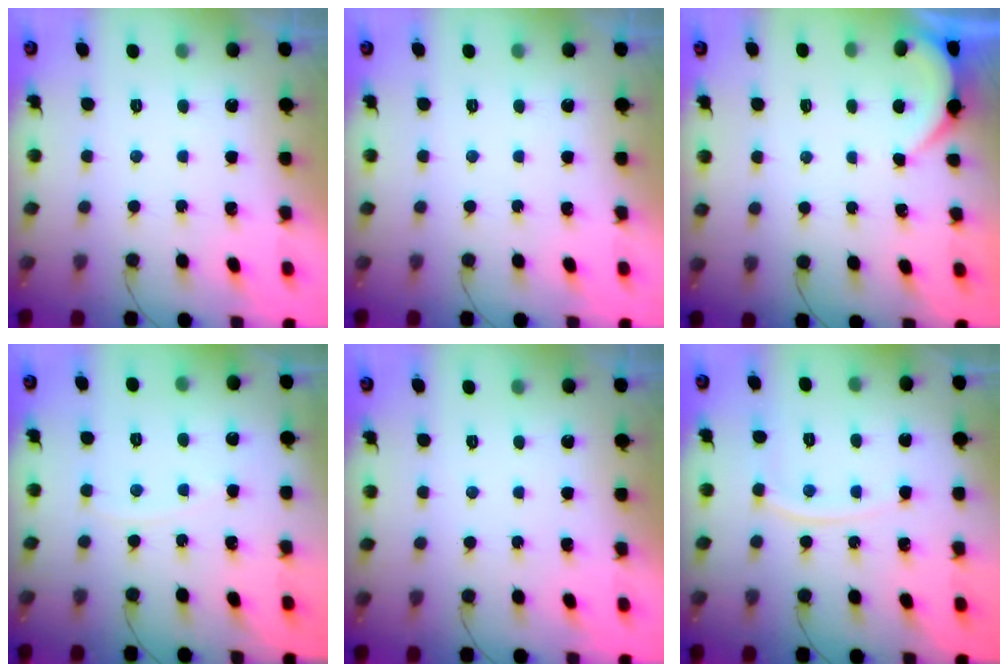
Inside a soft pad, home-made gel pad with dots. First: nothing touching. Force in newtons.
{"total": 0.0}
{"total": 1.4, "press": 1.4, "slide": 0.2}
{"total": 3.5, "press": 3.5, "slide": 0.4}
{"total": 0.0}
{"total": 5.9, "press": 5.8, "slide": 0.8}